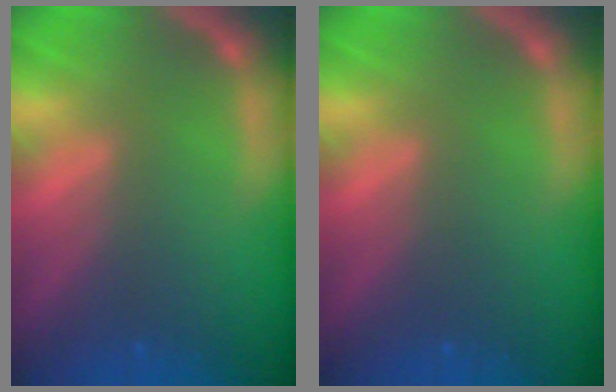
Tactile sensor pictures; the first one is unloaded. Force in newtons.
{"total": 0.0}